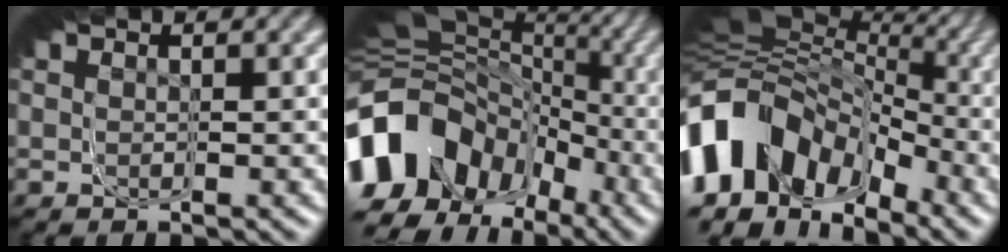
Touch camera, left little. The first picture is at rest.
{"total": 17.7, "force": [-6.3, 11.4, 12.1], "torque": [-0.167, -0.022, -0.099]}
{"total": 14.8, "force": [-4.8, 8.5, 11.2], "torque": [-0.149, 0.000, -0.085]}